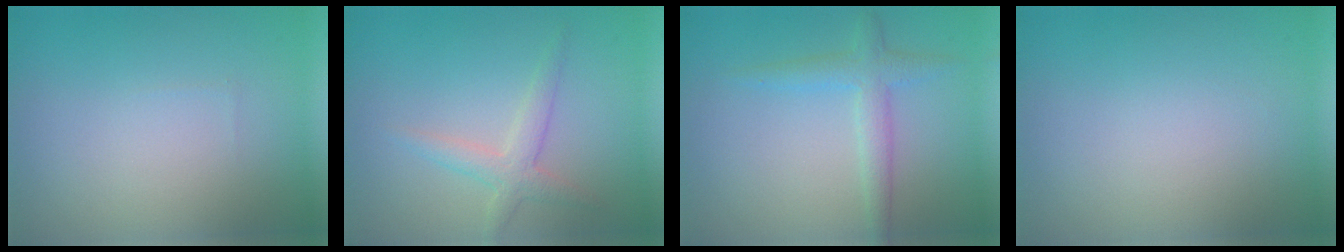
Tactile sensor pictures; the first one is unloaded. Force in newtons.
{"total": 2.2, "press": 2.2, "slide": 0.1}
{"total": 2.5, "press": 2.5, "slide": 0.1}
{"total": 0.0}